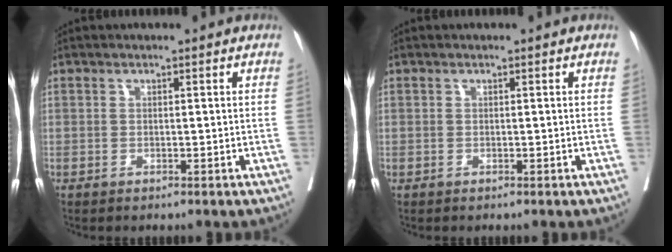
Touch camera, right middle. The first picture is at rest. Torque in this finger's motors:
{"motor_torque": [-0.28, -0.44, -0.01, 0.00]}